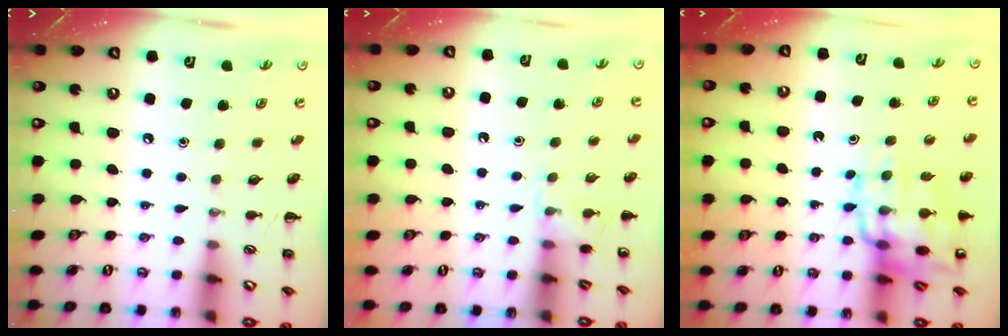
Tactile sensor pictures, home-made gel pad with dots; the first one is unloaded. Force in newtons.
{"total": 7.4, "press": 7.1, "slide": 2.2}
{"total": 15.2, "press": 14.8, "slide": 3.3}